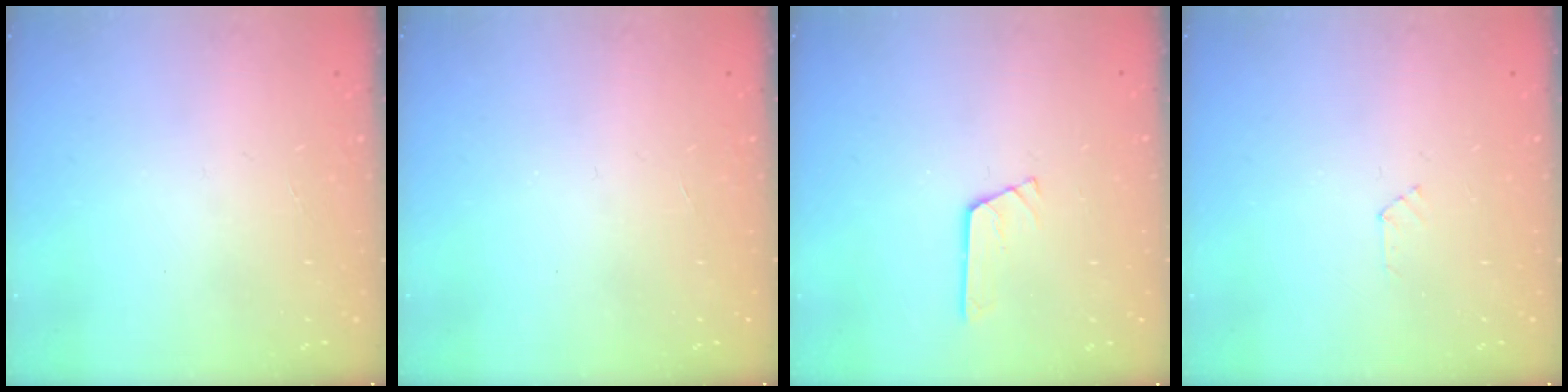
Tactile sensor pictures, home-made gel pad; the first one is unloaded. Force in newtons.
{"total": 0.0}
{"total": 3.0, "press": 2.9, "slide": 0.4}
{"total": 2.3, "press": 2.3, "slide": 0.3}